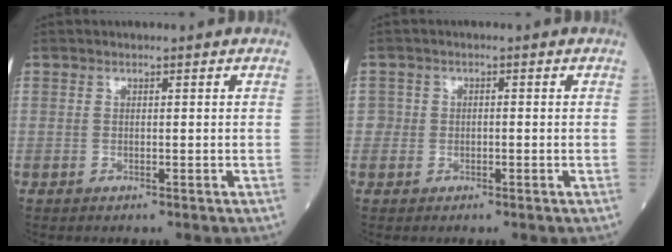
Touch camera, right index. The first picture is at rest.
{"total": 1.6, "force": [-0.5, 1.4, 0.3], "torque": [0.004, 0.008, -0.011]}